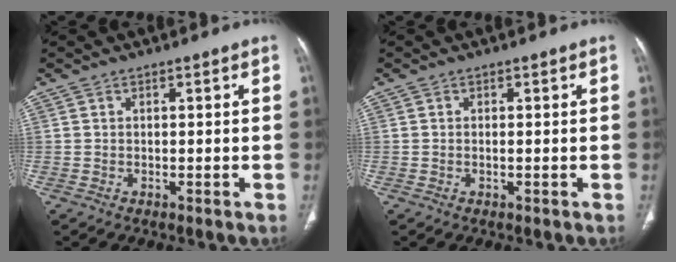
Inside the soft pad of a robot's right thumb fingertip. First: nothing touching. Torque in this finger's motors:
{"motor_torque": [-0.33, -0.05, -0.28, 0.09, 0.00]}